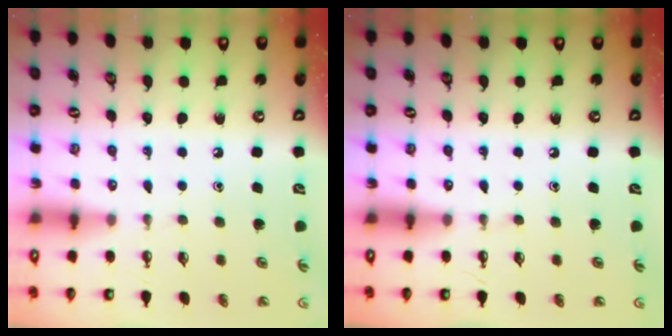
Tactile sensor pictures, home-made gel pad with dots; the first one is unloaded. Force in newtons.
{"total": 0.0}